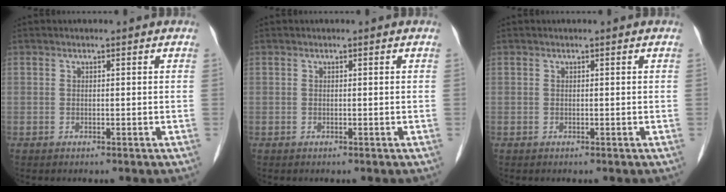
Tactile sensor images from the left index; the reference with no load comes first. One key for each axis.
{"total": 0.0}
{"total": 0.0}